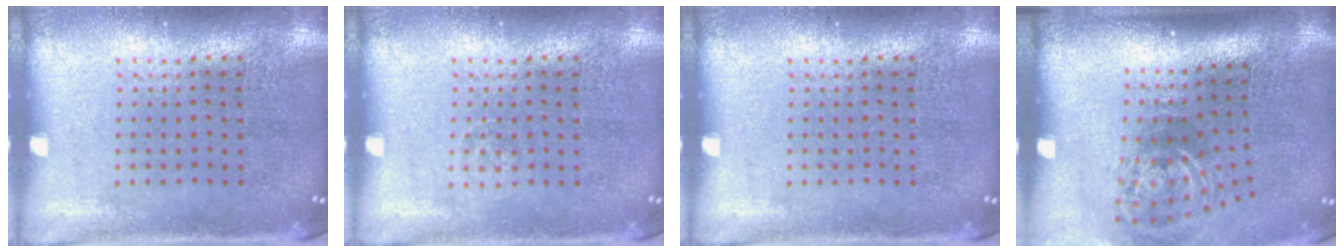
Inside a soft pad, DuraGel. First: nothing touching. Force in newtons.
{"total": 0.8, "press": 0.7, "slide": 0.1}
{"total": 0.0}
{"total": 2.2, "press": 1.3, "slide": 1.7}